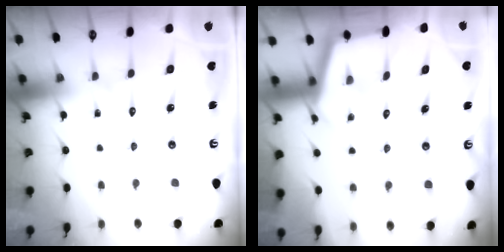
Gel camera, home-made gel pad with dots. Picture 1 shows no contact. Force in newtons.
{"total": 2.9, "press": 2.8, "slide": 0.4}